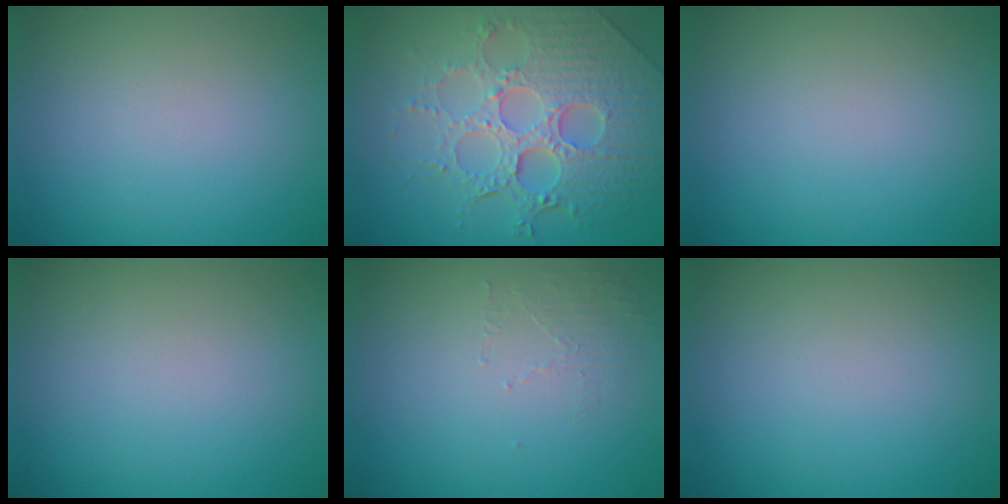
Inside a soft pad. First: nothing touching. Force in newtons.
{"total": 8.1, "press": 6.0, "slide": 5.5}
{"total": 0.0}
{"total": 0.0}
{"total": 1.4, "press": 0.4, "slide": 1.4}
{"total": 0.0}